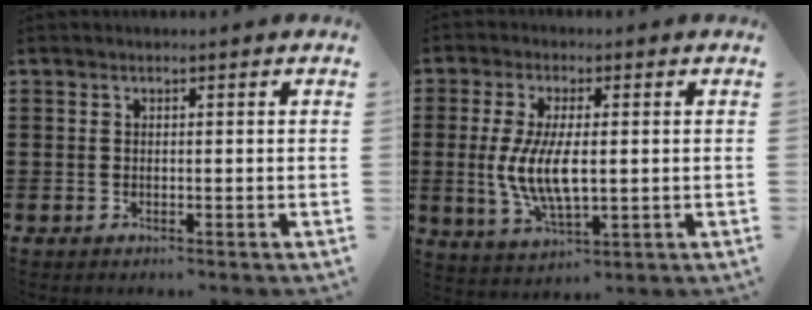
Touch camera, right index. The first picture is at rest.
{"total": 8.0, "force": [0.0, 3.0, 7.4], "torque": [-0.163, -0.004, -0.006]}